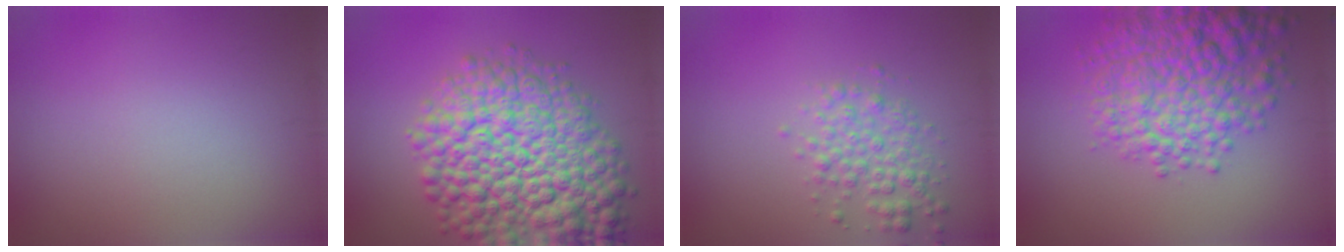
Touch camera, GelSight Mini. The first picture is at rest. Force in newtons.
{"total": 12.7, "press": 12.7, "slide": 0.5}
{"total": 2.8, "press": 2.8, "slide": 0.0}
{"total": 7.6, "press": 7.6, "slide": 0.3}